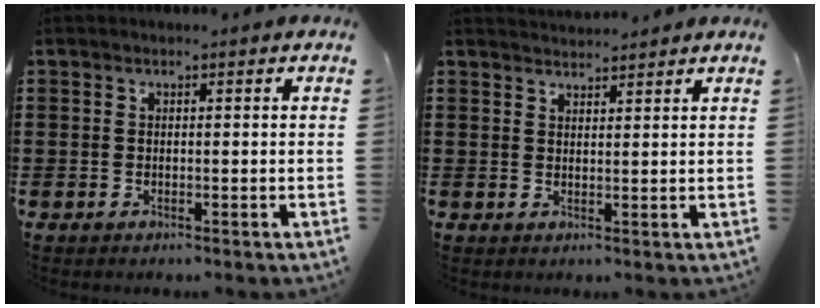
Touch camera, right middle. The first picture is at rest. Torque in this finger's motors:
{"motor_torque": [-0.27, -0.09, -0.11, -0.03]}